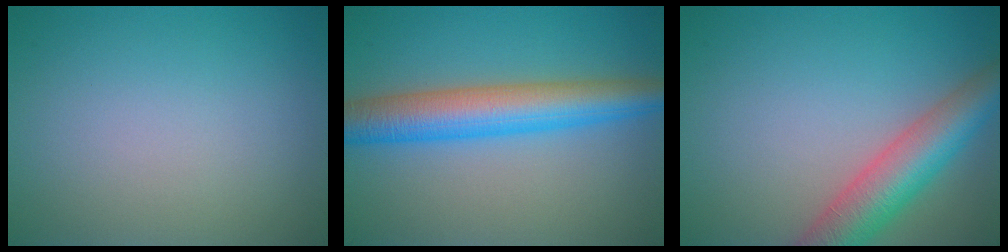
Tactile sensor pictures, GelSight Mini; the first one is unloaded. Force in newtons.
{"total": 6.9, "press": 6.9, "slide": 0.1}
{"total": 6.5, "press": 6.5, "slide": 0.5}